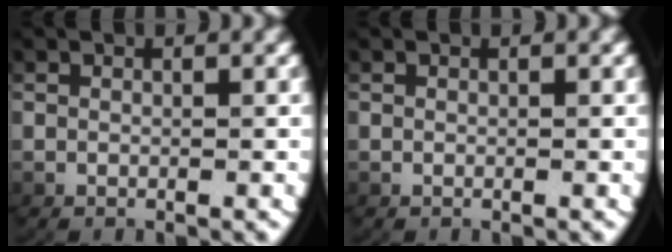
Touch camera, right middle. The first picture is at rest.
{"total": 0.0}